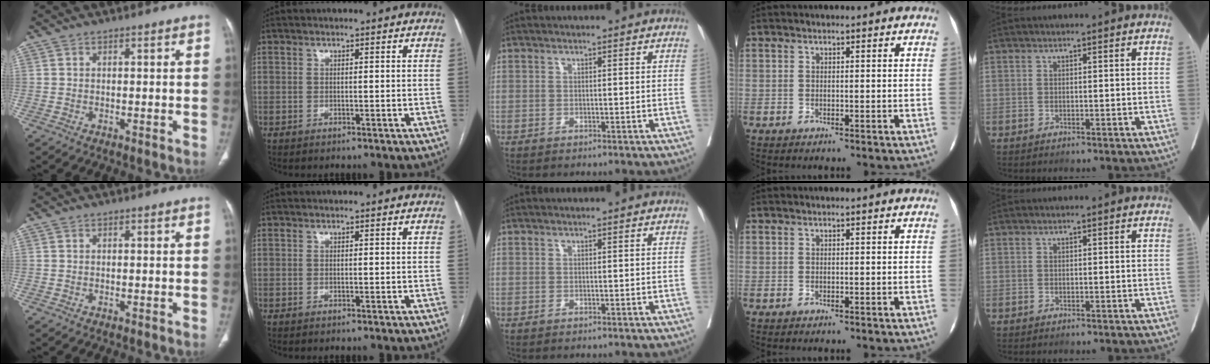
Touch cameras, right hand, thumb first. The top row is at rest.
{}